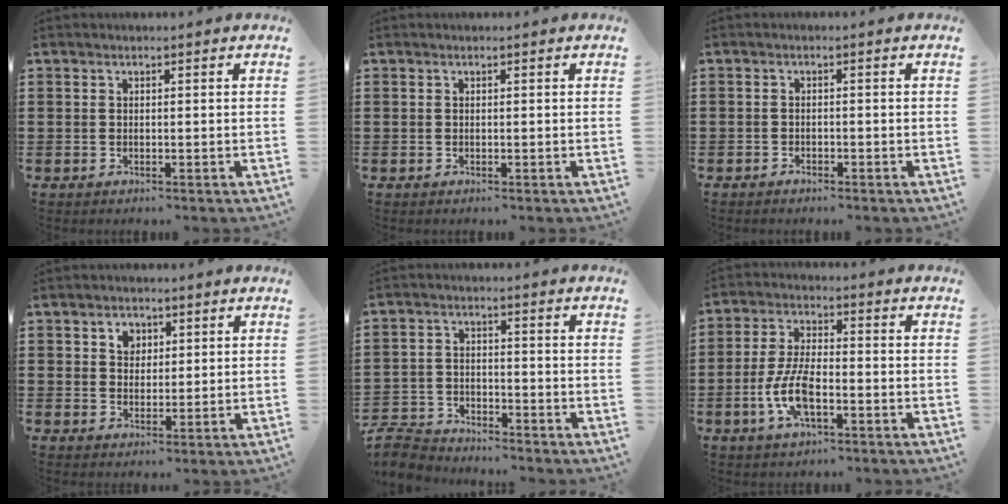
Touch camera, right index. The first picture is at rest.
{"total": 0.0}
{"total": 0.9, "force": [-0.8, 0.2, 0.1], "torque": [-0.005, 0.001, -0.017]}
{"total": 2.8, "force": [1.3, 2.2, 1.0], "torque": [-0.029, 0.009, 0.023]}
{"total": 4.7, "force": [-4.6, 0.9, 0.5], "torque": [-0.032, 0.000, -0.101]}
{"total": 8.1, "force": [-2.6, 3.1, 7.0], "torque": [-0.164, -0.010, -0.054]}